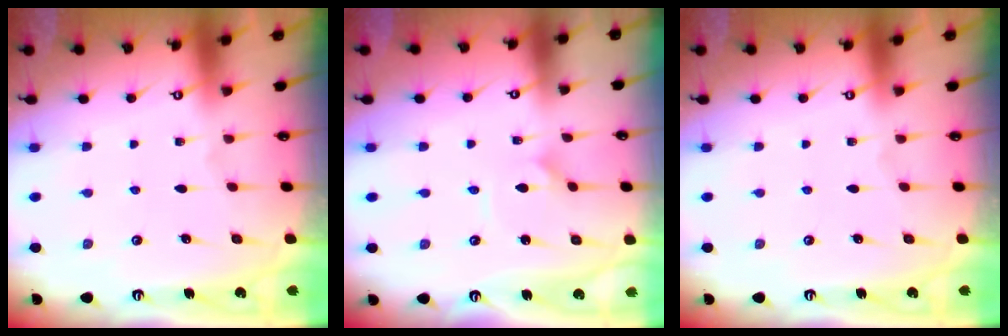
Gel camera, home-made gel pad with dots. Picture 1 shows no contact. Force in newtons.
{"total": 1.5, "press": 1.5, "slide": 0.0}
{"total": 0.0}